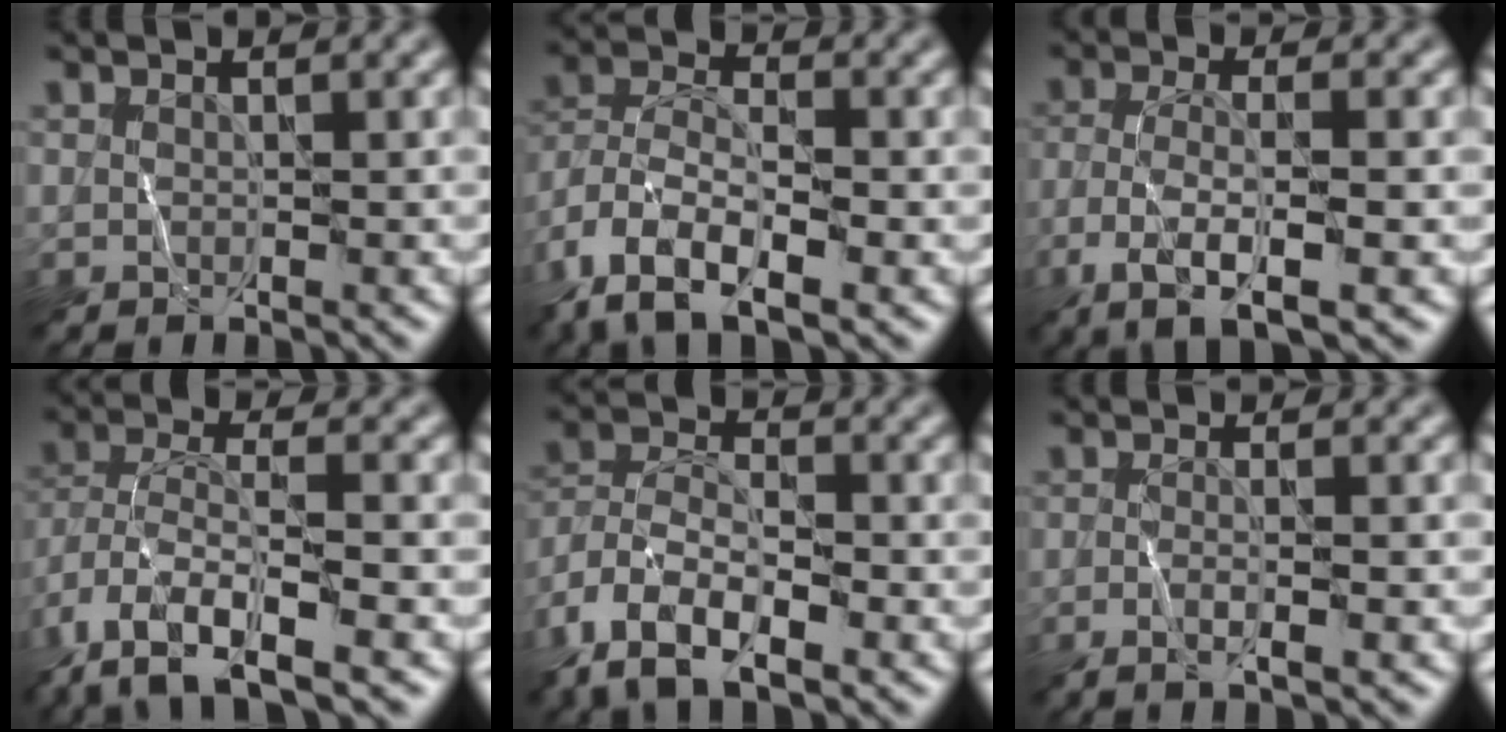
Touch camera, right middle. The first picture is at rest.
{"total": 9.4, "force": [-5.7, 4.0, 6.3], "torque": [-0.132, -0.003, -0.111]}
{"total": 5.7, "force": [-2.4, 1.3, 5.0], "torque": [-0.095, 0.001, -0.049]}
{"total": 9.9, "force": [-5.6, 3.3, 7.4], "torque": [-0.159, -0.014, -0.108]}
{"total": 8.9, "force": [-5.9, 3.8, 5.4], "torque": [-0.113, -0.006, -0.115]}
{"total": 2.7, "force": [-0.4, 0.8, 2.6], "torque": [-0.011, 0.002, -0.019]}